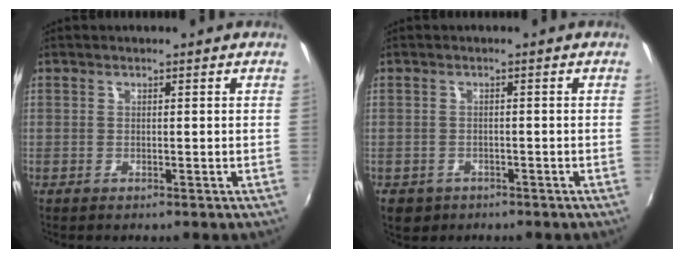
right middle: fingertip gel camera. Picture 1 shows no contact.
{"total": 3.9, "force": [-2.0, 3.0, 1.4], "torque": [-0.034, -0.009, -0.027]}